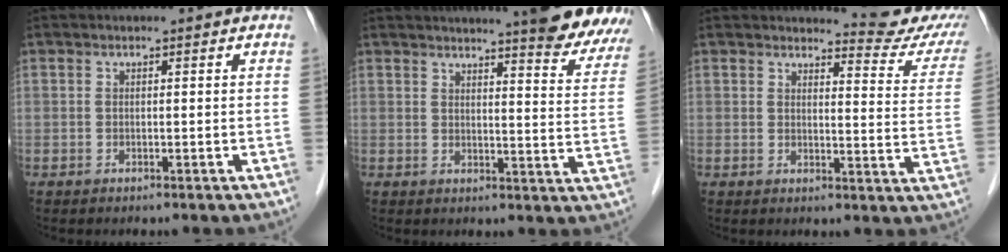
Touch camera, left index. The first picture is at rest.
{"total": 18.7, "force": [16.5, 1.7, 8.6], "torque": [-0.100, -0.049, 0.184]}
{"total": 10.2, "force": [9.8, 1.3, 2.6], "torque": [-0.014, -0.049, 0.093]}